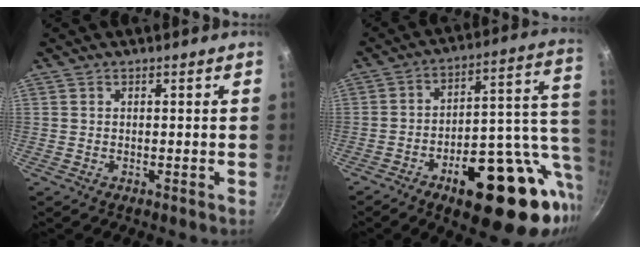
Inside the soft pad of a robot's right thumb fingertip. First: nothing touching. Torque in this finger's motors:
{"motor_torque": [2.92, 2.09, 1.93, -0.84, 0.19]}